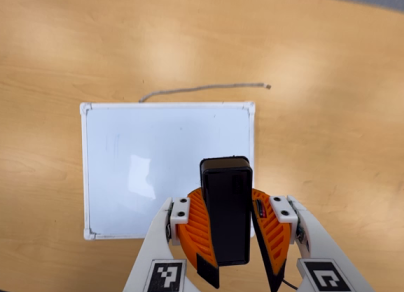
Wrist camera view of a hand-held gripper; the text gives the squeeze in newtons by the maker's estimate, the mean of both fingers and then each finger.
{"total": 13.4, "left": 12.6, "right": 14.2}